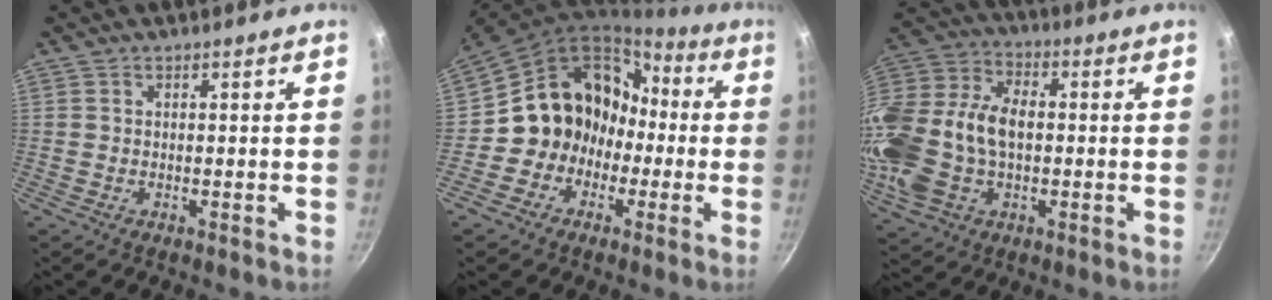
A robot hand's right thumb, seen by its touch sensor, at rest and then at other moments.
{"total": 15.5, "force": [-2.1, 13.8, 6.8], "torque": [-0.061, 0.077, -0.035]}
{"total": 22.1, "force": [-1.3, 14.8, 16.3], "torque": [-0.337, 0.038, -0.024]}